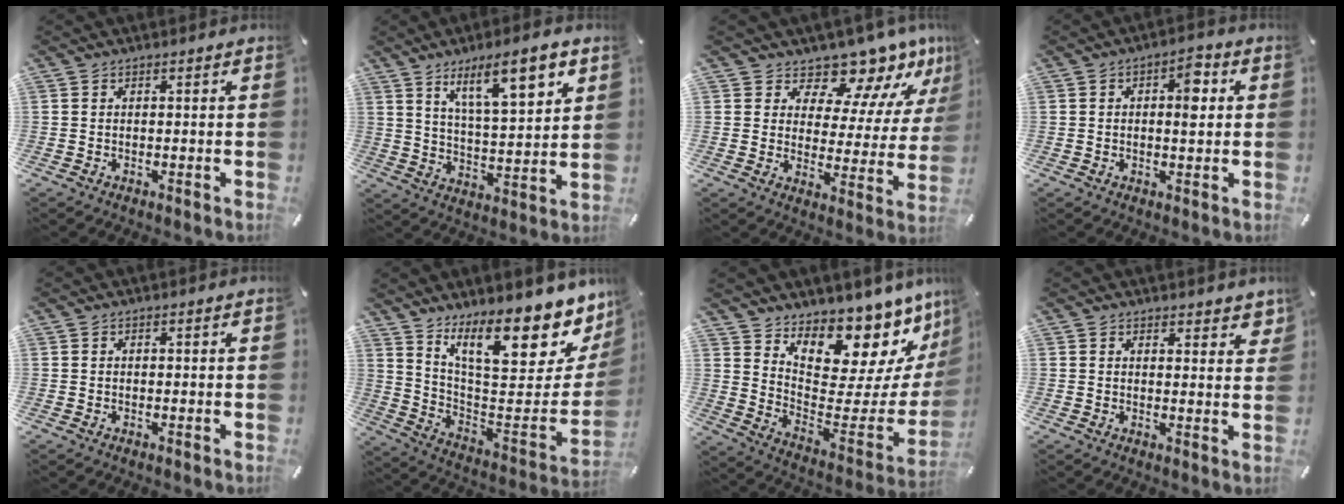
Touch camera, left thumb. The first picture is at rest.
{"total": 14.3, "force": [8.8, 4.5, 10.3], "torque": [-0.154, -0.042, 0.142]}
{"total": 12.0, "force": [10.7, 4.6, 3.0], "torque": [-0.044, -0.108, 0.183]}
{"total": 5.5, "force": [1.1, 2.6, 4.7], "torque": [-0.056, -0.006, 0.008]}
{"total": 0.0}
{"total": 20.7, "force": [14.4, 7.1, 13.0], "torque": [-0.171, -0.118, 0.236]}
{"total": 14.7, "force": [12.6, 6.4, 3.9], "torque": [-0.029, -0.130, 0.206]}
{"total": 3.0, "force": [2.4, 1.6, 0.8], "torque": [0.002, -0.016, 0.039]}